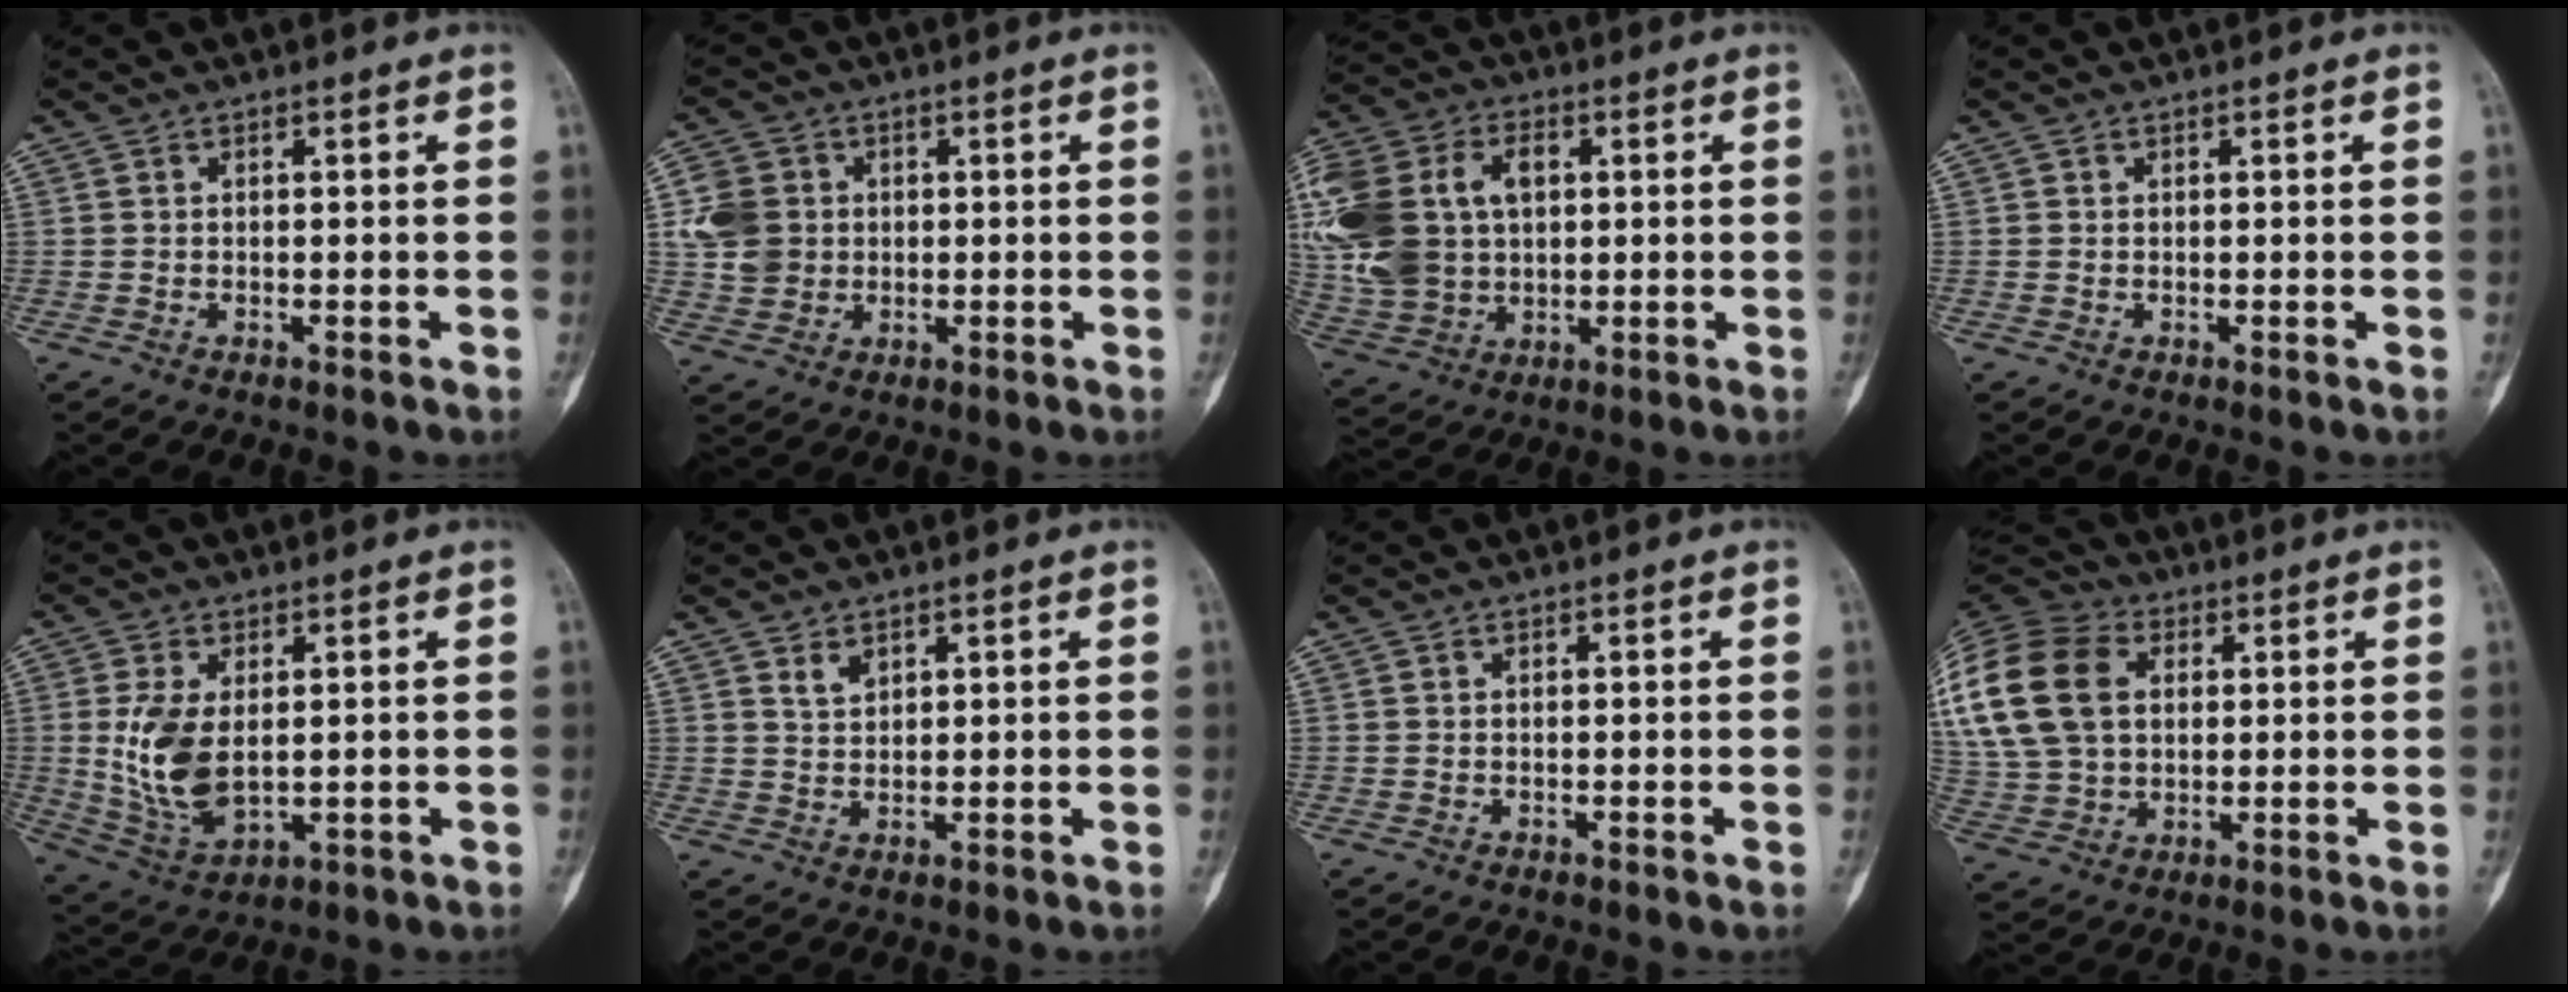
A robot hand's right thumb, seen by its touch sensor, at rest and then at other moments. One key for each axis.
{"total": 7.7, "fx": 0.8, "fy": 6.9, "fz": 3.3, "tx": -0.049, "ty": 0.004, "tz": 0.016}
{"total": 21.3, "fx": 3.0, "fy": 15.6, "fz": 14.2, "tx": -0.318, "ty": 0.019, "tz": 0.069}
{"total": 0.0}
{"total": 10.8, "fx": 0.8, "fy": 6.1, "fz": 8.8, "tx": -0.174, "ty": -0.012, "tz": 0.035}
{"total": 2.6, "fx": 1.7, "fy": 1.5, "fz": 1.2, "tx": -0.013, "ty": -0.013, "tz": 0.036}
{"total": 0.0}
{"total": 27.2, "fx": 7.0, "fy": 19.7, "fz": 17.3, "tx": -0.404, "ty": 0.050, "tz": 0.140}